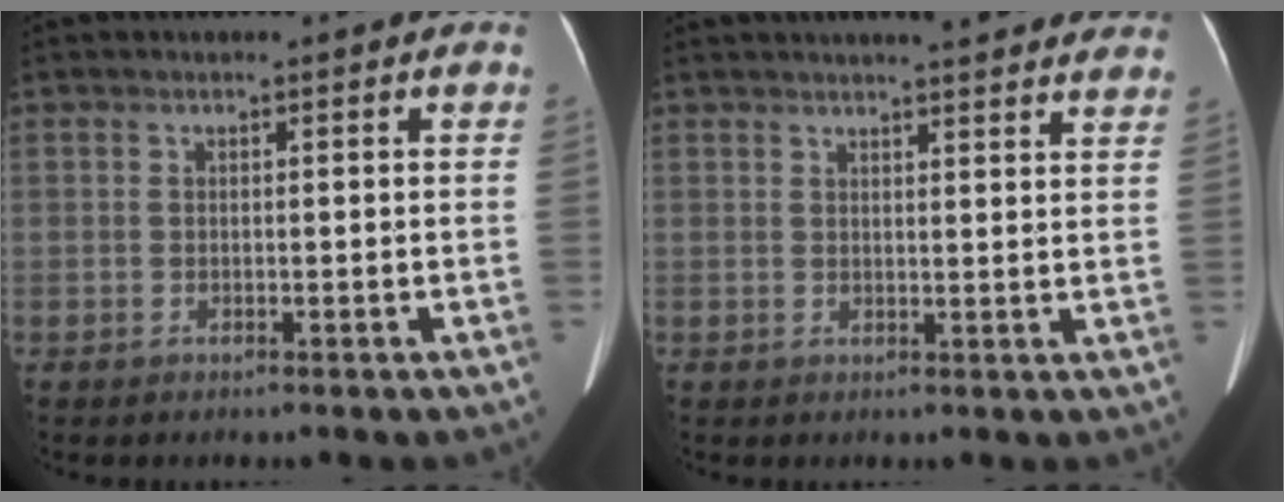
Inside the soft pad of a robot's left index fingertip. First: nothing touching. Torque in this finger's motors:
{"motor_torque": [0.58, -0.95, 0.02, 0.10]}